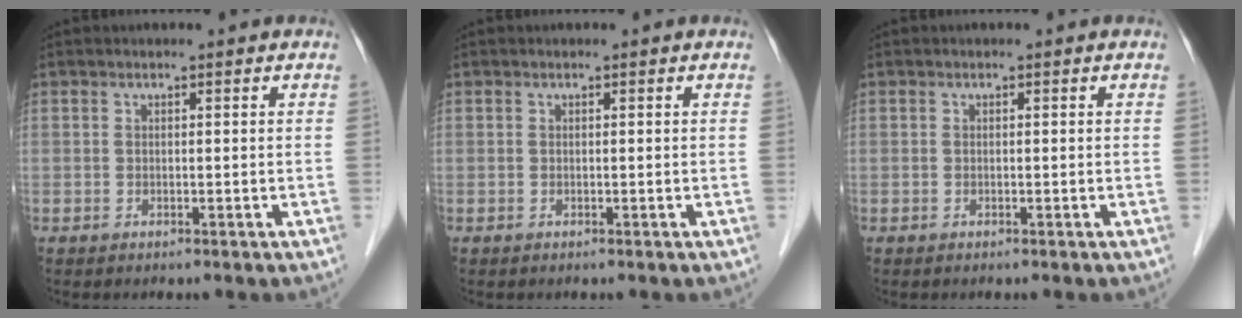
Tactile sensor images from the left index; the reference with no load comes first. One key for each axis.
{"total": 0.0}
{"total": 0.0}